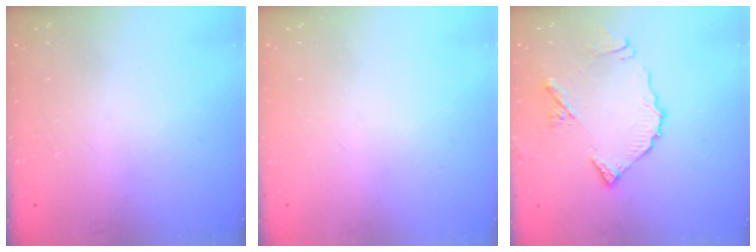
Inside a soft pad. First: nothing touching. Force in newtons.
{"total": 0.0}
{"total": 12.4, "press": 12.3, "slide": 1.1}